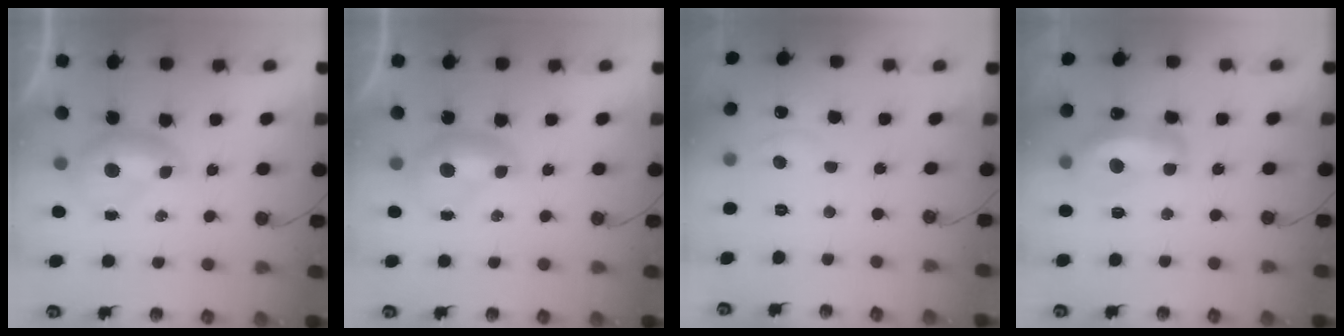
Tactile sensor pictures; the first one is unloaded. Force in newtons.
{"total": 0.0}
{"total": 1.4, "press": 1.3, "slide": 0.7}
{"total": 7.1, "press": 7.0, "slide": 0.7}